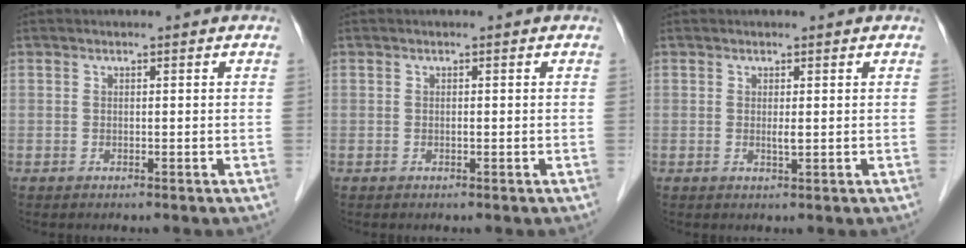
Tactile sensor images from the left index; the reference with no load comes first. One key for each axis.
{"total": 0.0}
{"total": 1.0, "fx": 0.2, "fy": 0.2, "fz": 0.9, "tx": -0.022, "ty": -0.003, "tz": 0.003}